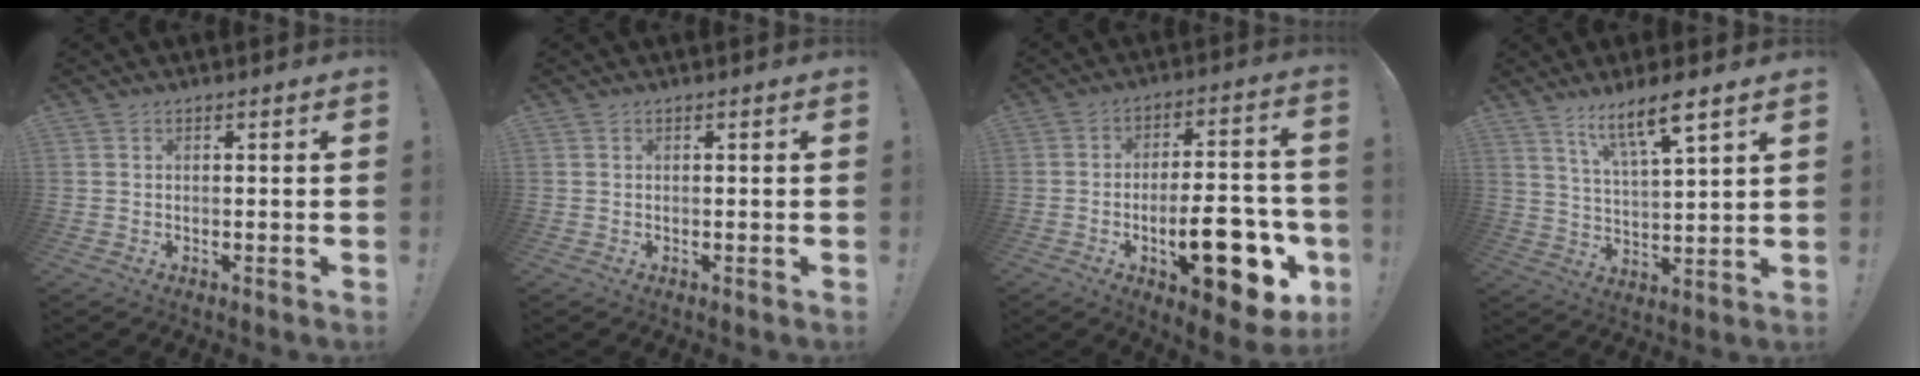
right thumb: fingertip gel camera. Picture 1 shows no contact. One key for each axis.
{"total": 0.0}
{"total": 18.9, "fx": -6.9, "fy": 7.2, "fz": 16.1, "tx": -0.214, "ty": 0.037, "tz": -0.097}
{"total": 11.2, "fx": 7.8, "fy": 1.5, "fz": 7.9, "tx": -0.129, "ty": -0.042, "tz": 0.127}